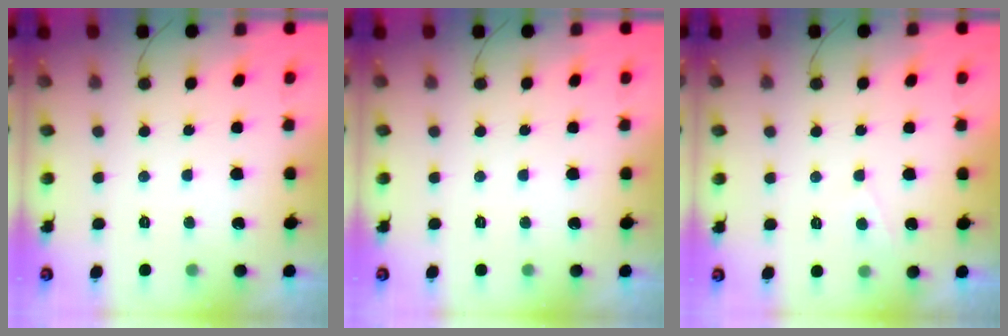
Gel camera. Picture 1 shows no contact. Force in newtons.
{"total": 0.0}
{"total": 2.3, "press": 2.3, "slide": 0.3}